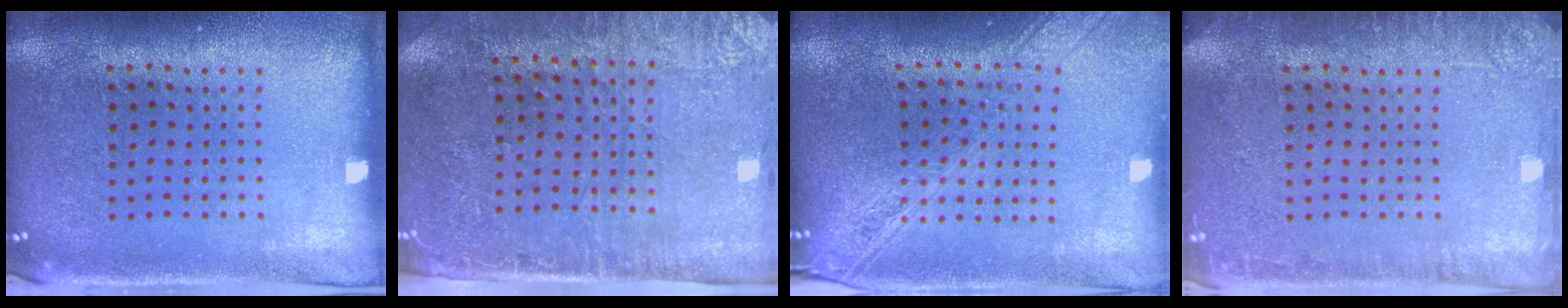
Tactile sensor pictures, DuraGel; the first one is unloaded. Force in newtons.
{"total": 3.0, "press": 2.6, "slide": 1.4}
{"total": 2.2, "press": 1.9, "slide": 1.2}
{"total": 2.4, "press": 2.3, "slide": 0.3}